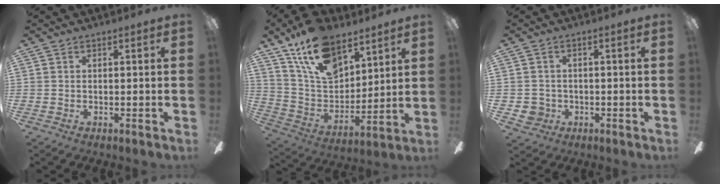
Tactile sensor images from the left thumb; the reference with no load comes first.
{"total": 18.1, "force": [12.3, 9.7, 9.1], "torque": [-0.173, -0.058, 0.229]}
{"total": 3.7, "force": [-0.6, 3.6, 0.6], "torque": [-0.022, 0.007, -0.010]}